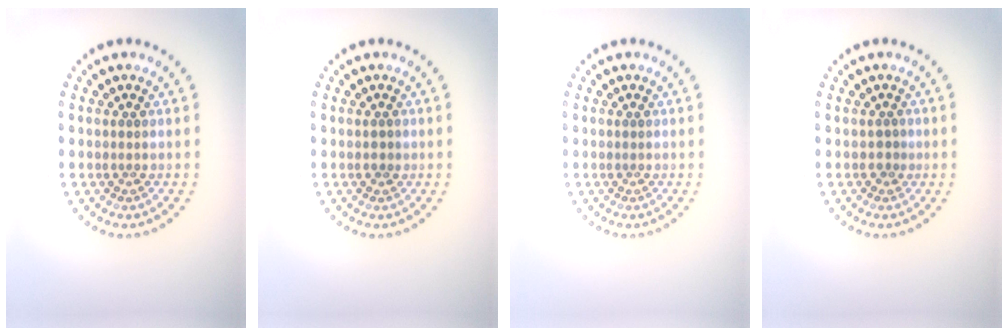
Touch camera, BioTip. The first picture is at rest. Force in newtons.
{"total": 0.7, "press": 0.7, "slide": 0.2}
{"total": 0.0}
{"total": 0.8, "press": 0.7, "slide": 0.4}